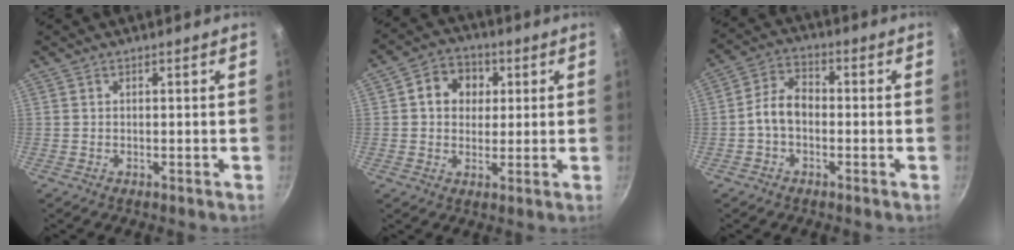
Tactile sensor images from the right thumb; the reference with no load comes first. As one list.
[{"total": 8.3, "force": [2.1, 6.9, 4.1], "torque": [-0.036, 0.003, 0.022]}, {"total": 6.4, "force": [-1.2, 4.3, 4.5], "torque": [-0.069, 0.029, -0.034]}]